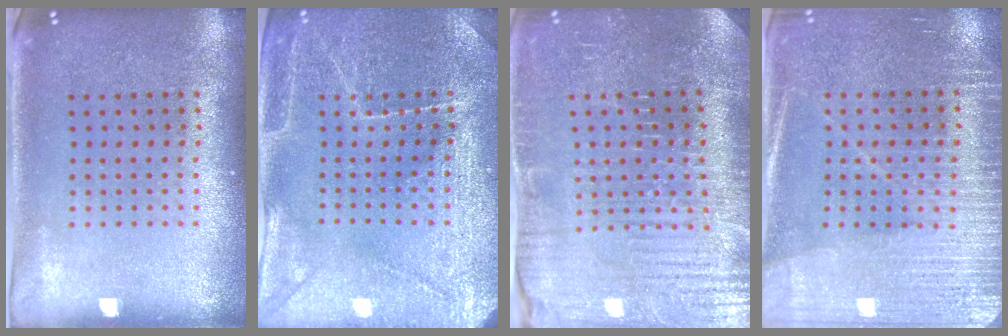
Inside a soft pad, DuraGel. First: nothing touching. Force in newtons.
{"total": 3.4, "press": 3.3, "slide": 0.5}
{"total": 4.0, "press": 3.9, "slide": 1.0}
{"total": 3.2, "press": 3.0, "slide": 1.0}